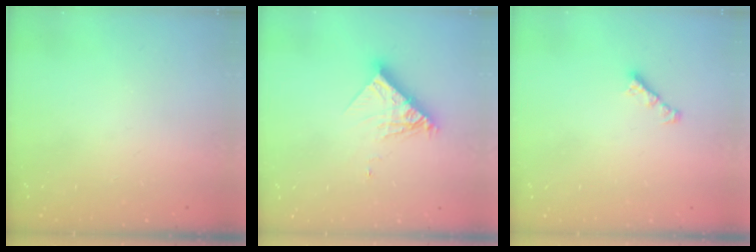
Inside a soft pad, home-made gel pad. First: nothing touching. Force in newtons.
{"total": 11.8, "press": 11.7, "slide": 1.0}
{"total": 2.2, "press": 2.1, "slide": 0.6}